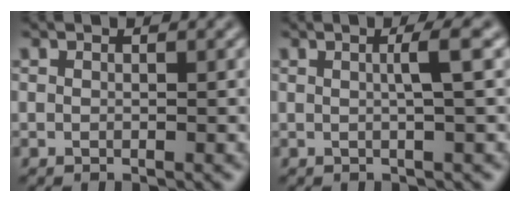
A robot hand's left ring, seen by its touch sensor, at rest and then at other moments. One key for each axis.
{"total": 2.4, "fx": 0.3, "fy": 0.4, "fz": 2.4, "tx": -0.037, "ty": 0.008, "tz": 0.001}